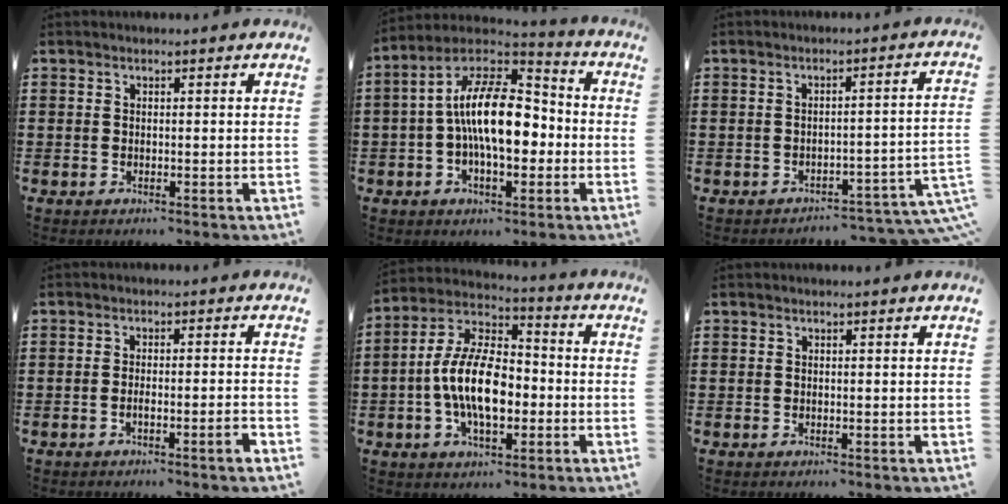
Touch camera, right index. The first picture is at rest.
{"total": 14.4, "force": [-0.9, 6.5, 12.8], "torque": [-0.254, 0.005, -0.020]}
{"total": 3.7, "force": [-3.3, -0.1, 1.6], "torque": [-0.031, -0.010, -0.069]}
{"total": 2.5, "force": [-1.3, 0.0, 2.1], "torque": [-0.036, -0.001, -0.025]}
{"total": 12.5, "force": [-2.6, 6.4, 10.4], "torque": [-0.235, 0.002, -0.053]}
{"total": 0.0}